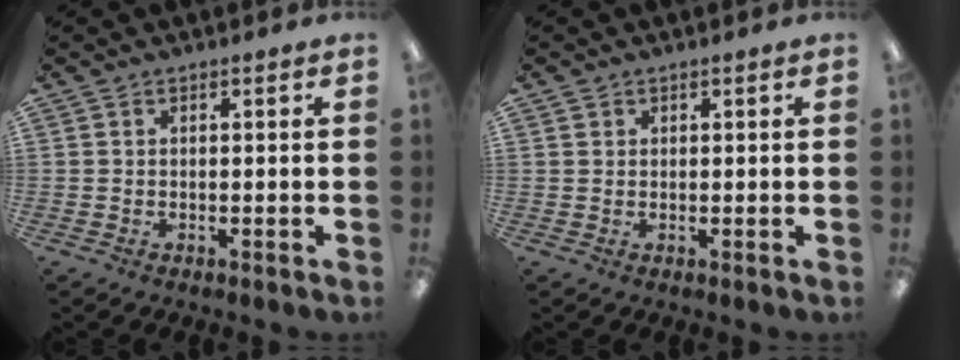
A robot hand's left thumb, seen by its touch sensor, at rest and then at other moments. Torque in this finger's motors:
{"motor_torque": [0.14, -0.19, -0.49, 0.13, -0.03]}